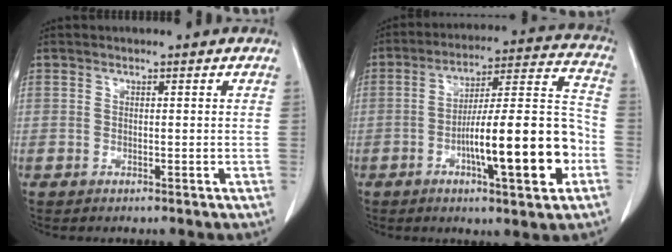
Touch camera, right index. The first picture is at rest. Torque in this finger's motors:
{"motor_torque": [1.33, -0.80, 0.64, 0.16]}